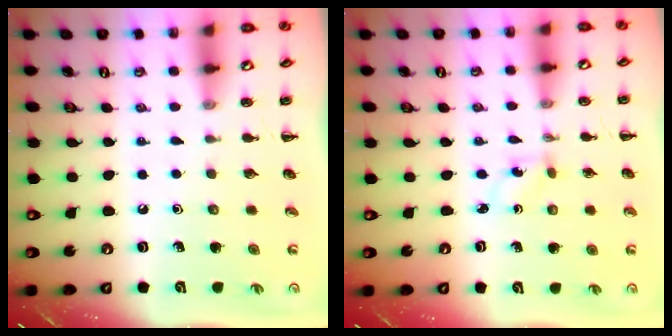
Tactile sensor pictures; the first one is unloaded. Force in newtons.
{"total": 1.5, "press": 1.4, "slide": 0.6}